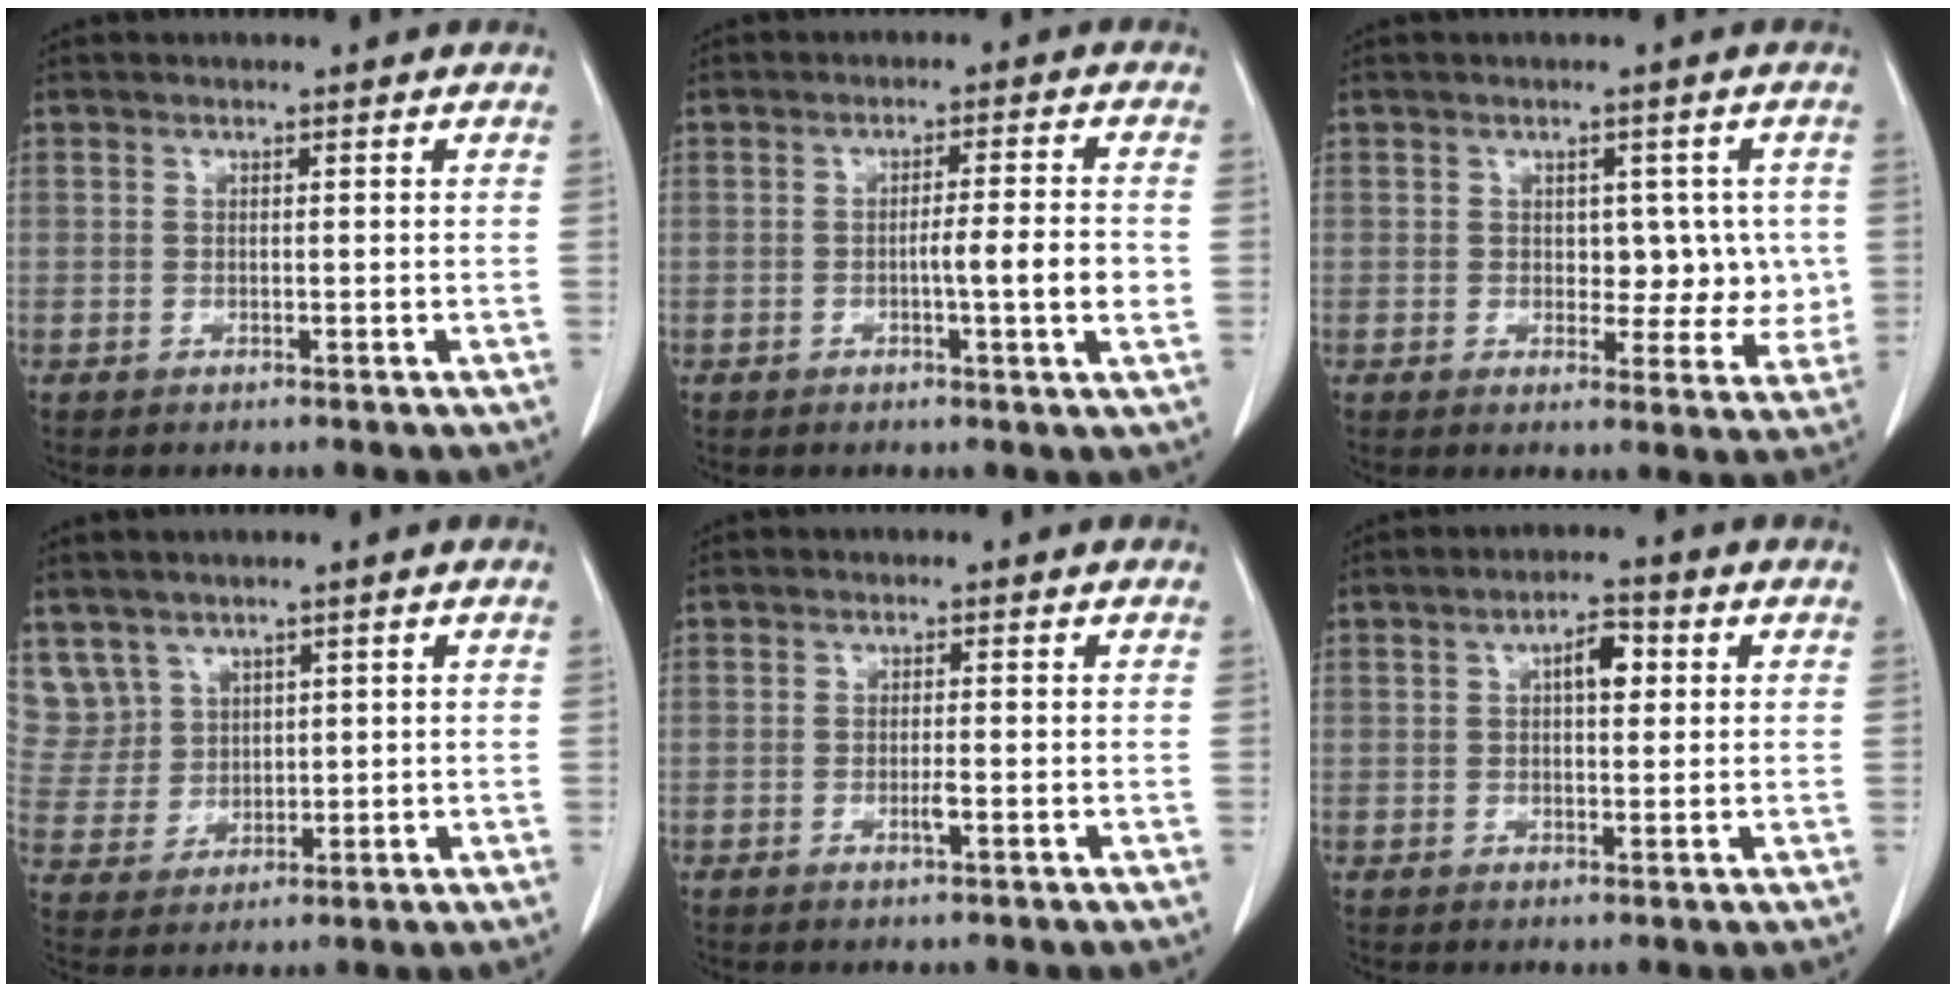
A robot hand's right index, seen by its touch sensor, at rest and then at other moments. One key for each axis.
{"total": 5.8, "fx": -1.0, "fy": -0.2, "fz": 5.7, "tx": -0.085, "ty": -0.001, "tz": -0.015}
{"total": 5.5, "fx": 0.5, "fy": 3.6, "fz": 4.1, "tx": -0.030, "ty": 0.012, "tz": 0.012}
{"total": 7.6, "fx": 4.8, "fy": 5.9, "fz": 0.5, "tx": -0.024, "ty": 0.020, "tz": 0.118}
{"total": 1.4, "fx": -0.5, "fy": 0.1, "fz": 1.3, "tx": -0.027, "ty": -0.001, "tz": -0.009}
{"total": 4.1, "fx": 1.0, "fy": 1.7, "fz": 3.6, "tx": -0.057, "ty": 0.010, "tz": 0.014}